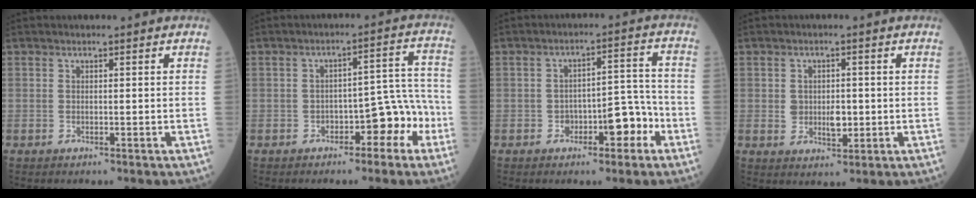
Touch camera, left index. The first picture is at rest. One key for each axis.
{"total": 6.5, "fx": -3.4, "fy": 3.0, "fz": 4.6, "tx": -0.046, "ty": 0.039, "tz": -0.043}
{"total": 6.3, "fx": -3.2, "fy": 2.7, "fz": 4.8, "tx": -0.058, "ty": 0.034, "tz": -0.043}
{"total": 3.6, "fx": -0.2, "fy": 2.4, "fz": 2.7, "tx": -0.033, "ty": 0.000, "tz": 0.004}